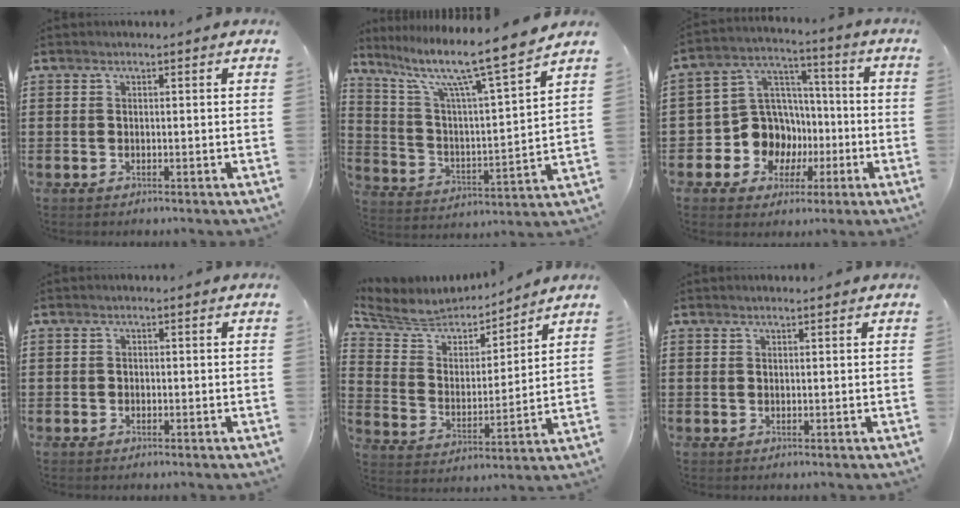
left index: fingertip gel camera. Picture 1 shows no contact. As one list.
[{"total": 10.7, "force": [8.2, 0.1, 6.9], "torque": [-0.155, -0.056, 0.125]}, {"total": 11.3, "force": [-2.3, 10.5, 3.7], "torque": [-0.124, 0.008, -0.033]}, {"total": 0.6, "force": [-0.3, 0.5, 0.2], "torque": [-0.006, 0.000, -0.007]}, {"total": 5.8, "force": [5.5, 1.6, 0.8], "torque": [-0.053, -0.043, 0.090]}, {"total": 0.6, "force": [0.5, 0.0, 0.3], "torque": [-0.007, -0.001, 0.010]}]